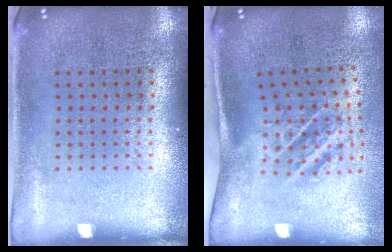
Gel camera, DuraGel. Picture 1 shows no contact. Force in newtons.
{"total": 1.9, "press": 1.1, "slide": 1.6}